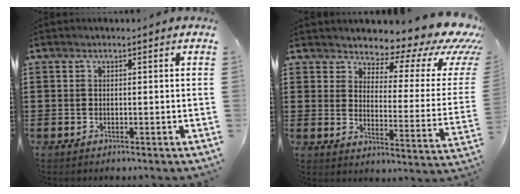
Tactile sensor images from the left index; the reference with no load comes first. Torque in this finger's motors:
{"motor_torque": [2.14, 0.00, 0.62, 0.10]}